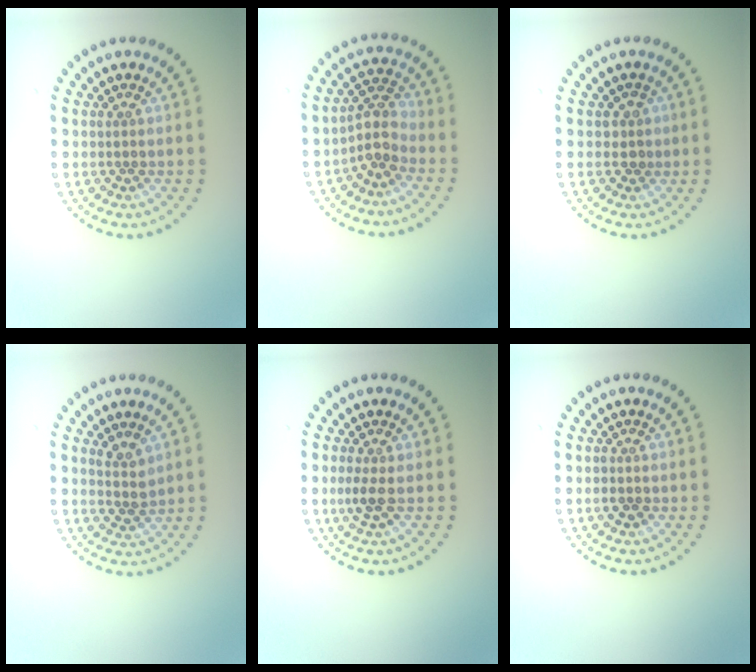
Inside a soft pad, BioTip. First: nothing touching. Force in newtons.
{"total": 2.9, "press": 2.3, "slide": 1.8}
{"total": 1.3, "press": 1.1, "slide": 0.7}
{"total": 1.9, "press": 1.4, "slide": 1.3}
{"total": 1.4, "press": 1.3, "slide": 0.7}
{"total": 1.0, "press": 1.0, "slide": 0.3}